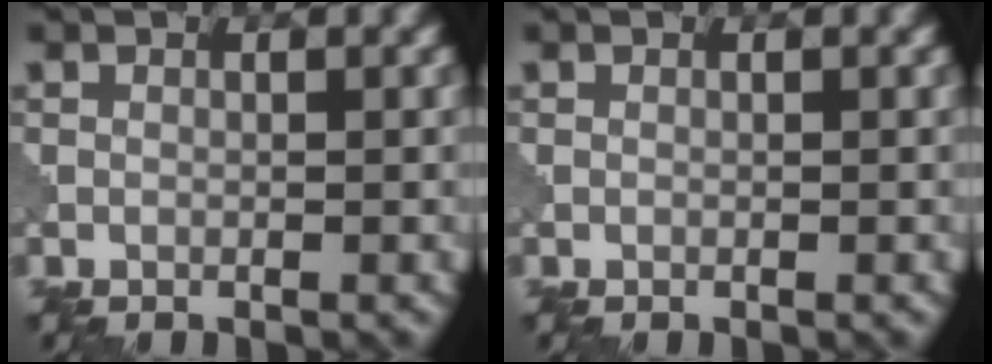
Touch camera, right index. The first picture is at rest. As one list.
[{"total": 0.0}]